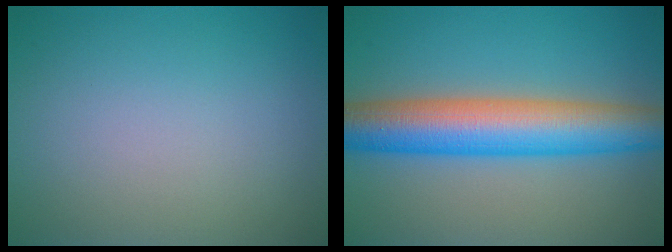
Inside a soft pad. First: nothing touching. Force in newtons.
{"total": 9.3, "press": 9.2, "slide": 0.3}